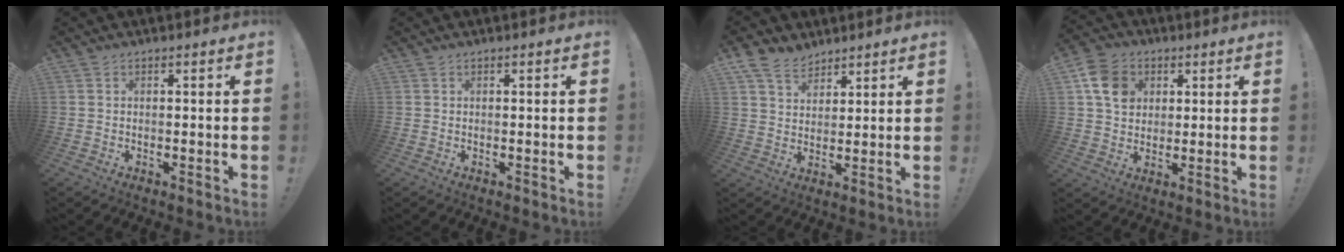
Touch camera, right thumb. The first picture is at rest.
{"total": 0.0}
{"total": 8.0, "force": [6.1, 4.5, 2.5], "torque": [-0.056, -0.030, 0.122]}
{"total": 11.1, "force": [4.0, 8.9, 5.4], "torque": [-0.084, -0.001, 0.082]}